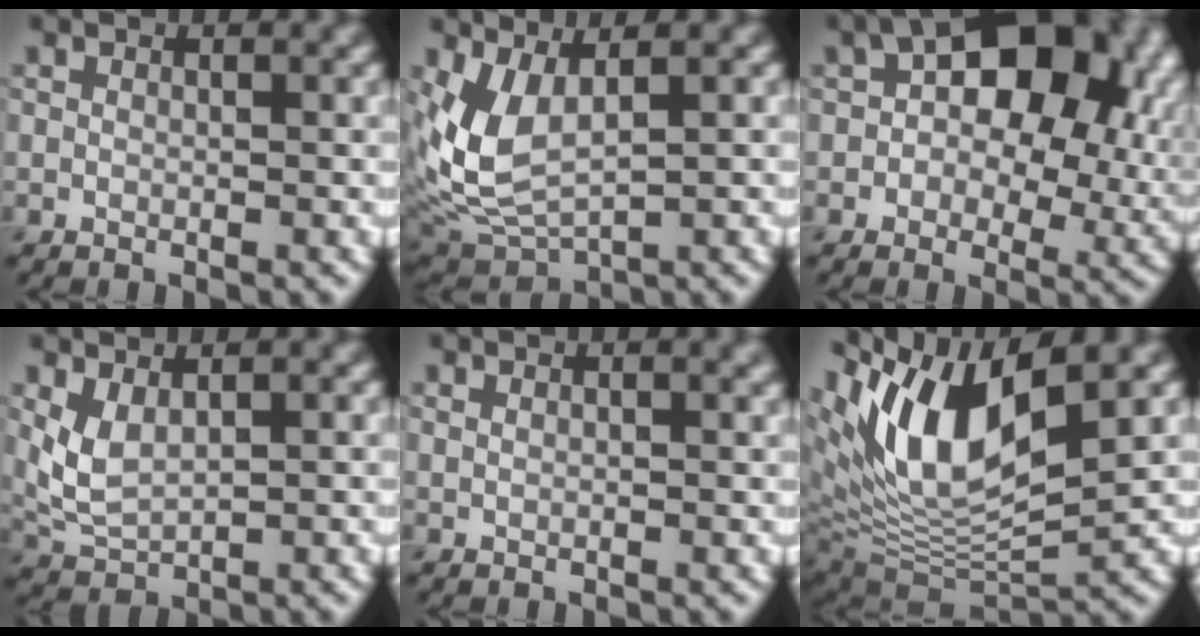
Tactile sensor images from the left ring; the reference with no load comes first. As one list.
[{"total": 5.1, "force": [1.3, 2.4, 4.3], "torque": [-0.112, -0.015, 0.036]}, {"total": 14.2, "force": [4.2, 8.6, 10.6], "torque": [-0.124, 0.018, 0.062]}, {"total": 2.8, "force": [0.9, 1.4, 2.2], "torque": [-0.055, -0.004, 0.025]}, {"total": 1.5, "force": [1.0, 0.6, 1.0], "torque": [-0.013, -0.001, 0.012]}, {"total": 11.5, "force": [4.6, 4.5, 9.5], "torque": [-0.177, -0.001, 0.086]}]